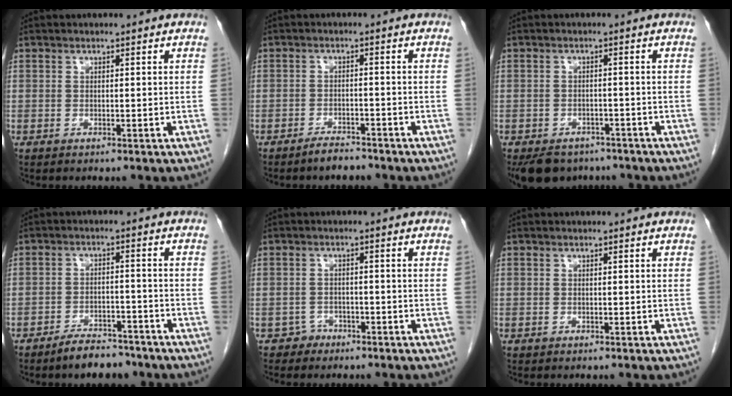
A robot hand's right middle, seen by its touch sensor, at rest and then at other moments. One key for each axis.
{"total": 3.0, "fx": -2.7, "fy": 0.7, "fz": 1.1, "tx": -0.028, "ty": -0.002, "tz": -0.043}
{"total": 7.8, "fx": -6.2, "fy": 4.3, "fz": 2.0, "tx": -0.033, "ty": -0.008, "tz": -0.084}
{"total": 5.9, "fx": -5.0, "fy": 2.1, "fz": 2.4, "tx": -0.046, "ty": -0.001, "tz": -0.079}
{"total": 2.0, "fx": -1.5, "fy": 1.3, "fz": -0.4, "tx": 0.000, "ty": 0.006, "tz": -0.028}
{"total": 0.0}